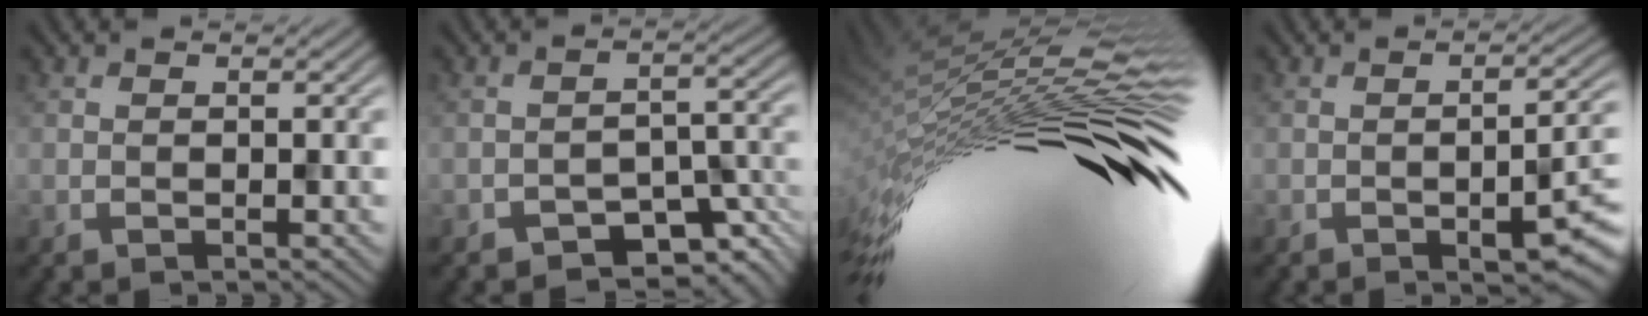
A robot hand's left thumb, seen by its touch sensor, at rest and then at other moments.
{"total": 4.9, "force": [-4.1, 1.8, 1.9], "torque": [-0.021, 0.000, -0.059]}
{"total": 17.3, "force": [1.0, 3.6, 16.9], "torque": [-0.314, 0.002, 0.025]}
{"total": 7.4, "force": [-3.0, 1.9, 6.5], "torque": [-0.094, -0.011, -0.039]}